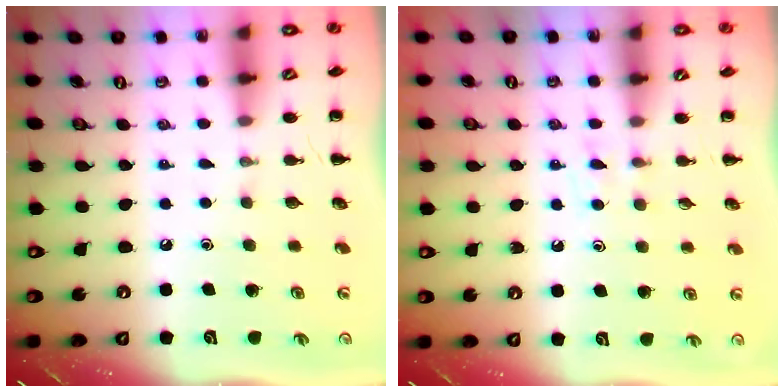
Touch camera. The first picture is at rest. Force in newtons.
{"total": 4.4, "press": 4.1, "slide": 1.6}